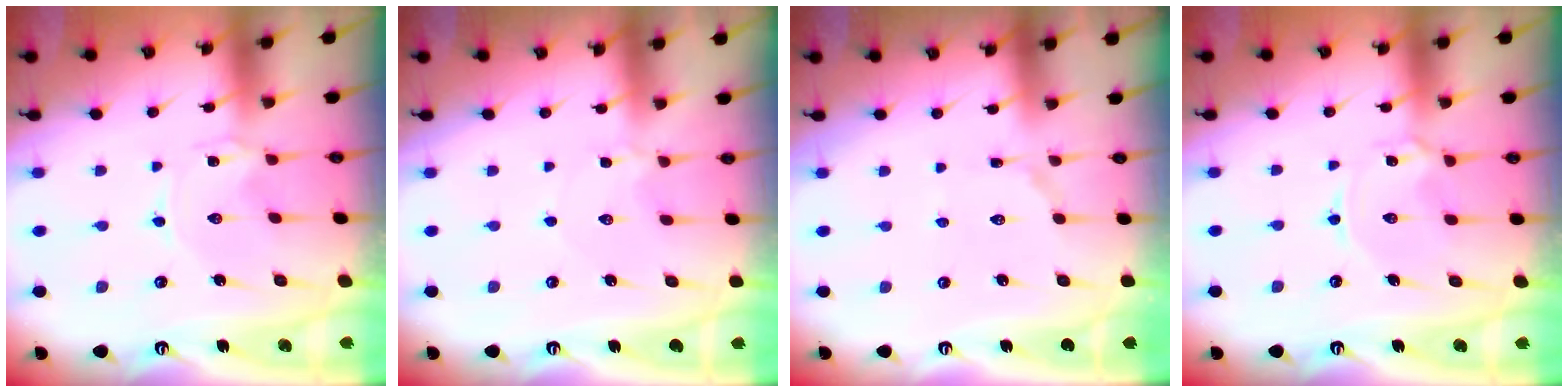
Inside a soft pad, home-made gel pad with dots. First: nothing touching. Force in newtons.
{"total": 2.2, "press": 2.1, "slide": 0.3}
{"total": 2.9, "press": 2.9, "slide": 0.3}
{"total": 2.4, "press": 2.4, "slide": 0.3}